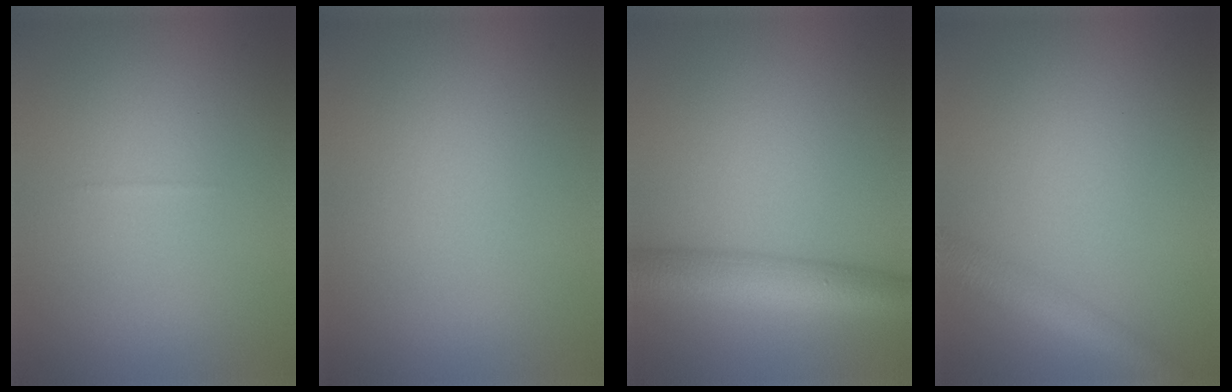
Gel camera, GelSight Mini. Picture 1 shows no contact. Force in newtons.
{"total": 0.0}
{"total": 6.2, "press": 6.2, "slide": 0.1}
{"total": 3.5, "press": 3.5, "slide": 0.1}